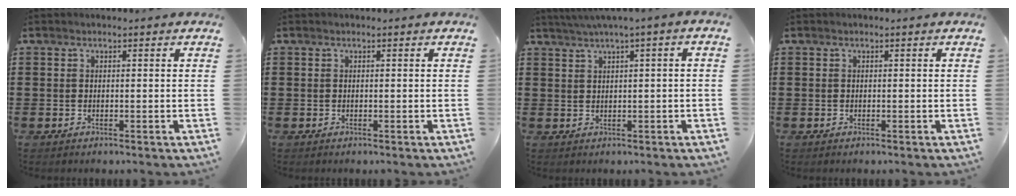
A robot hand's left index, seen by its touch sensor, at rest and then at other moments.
{"total": 0.0}
{"total": 2.0, "force": [0.4, -0.2, 1.9], "torque": [-0.032, -0.004, 0.008]}
{"total": 0.0}